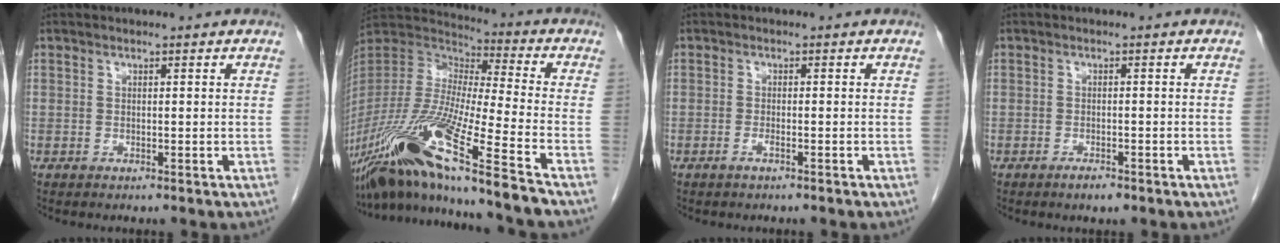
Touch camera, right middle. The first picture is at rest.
{"total": 21.2, "force": [-14.8, -1.5, 15.1], "torque": [-0.329, -0.049, -0.284]}
{"total": 1.1, "force": [-0.7, 0.1, 0.8], "torque": [-0.018, 0.001, -0.015]}
{"total": 1.8, "force": [-1.3, 0.5, 1.1], "torque": [-0.022, -0.001, -0.018]}